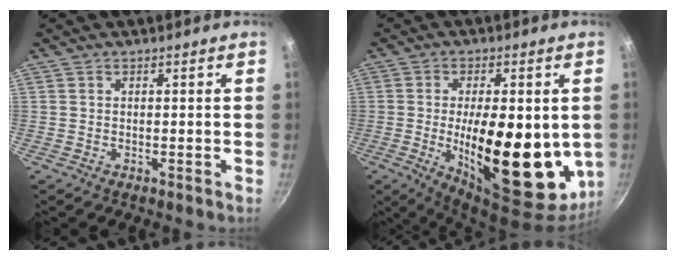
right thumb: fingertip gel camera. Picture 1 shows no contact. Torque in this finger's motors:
{"motor_torque": [2.54, 2.47, 2.77, 0.00, 0.62]}